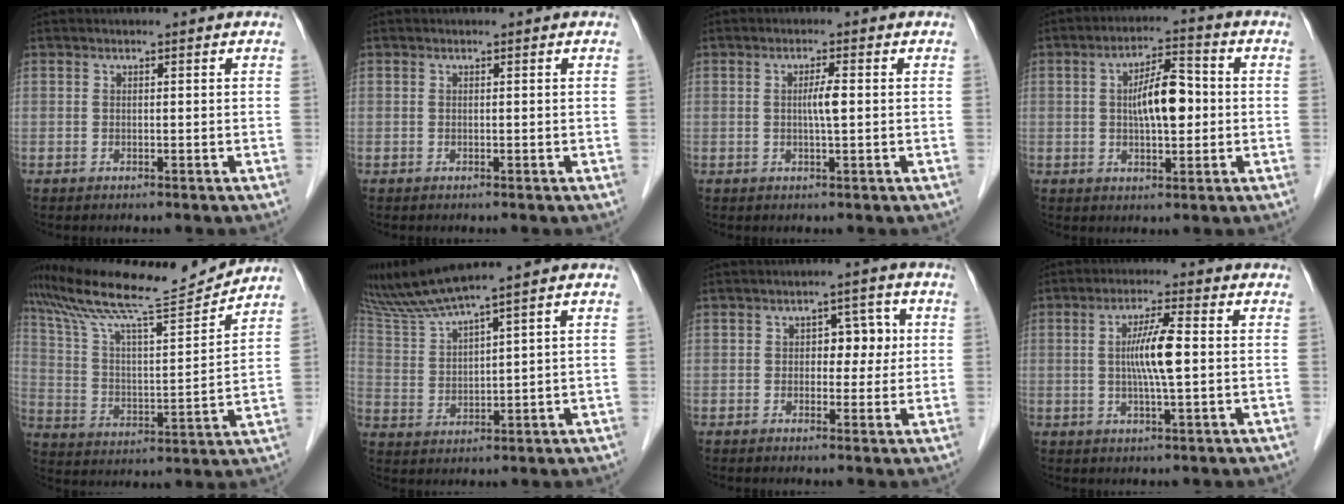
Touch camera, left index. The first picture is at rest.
{"total": 0.0}
{"total": 2.5, "force": [0.0, 0.0, 2.5], "torque": [-0.045, 0.000, 0.000]}
{"total": 7.8, "force": [0.2, 2.5, 7.3], "torque": [-0.131, 0.016, 0.001]}
{"total": 17.4, "force": [15.8, 0.1, 7.3], "torque": [-0.141, 0.002, 0.264]}
{"total": 7.0, "force": [6.2, -1.9, 2.6], "torque": [-0.068, -0.003, 0.136]}
{"total": 4.6, "force": [0.4, 2.9, 3.6], "torque": [-0.044, 0.022, 0.007]}
{"total": 6.5, "force": [0.2, 0.3, 6.4], "torque": [-0.124, 0.002, -0.001]}